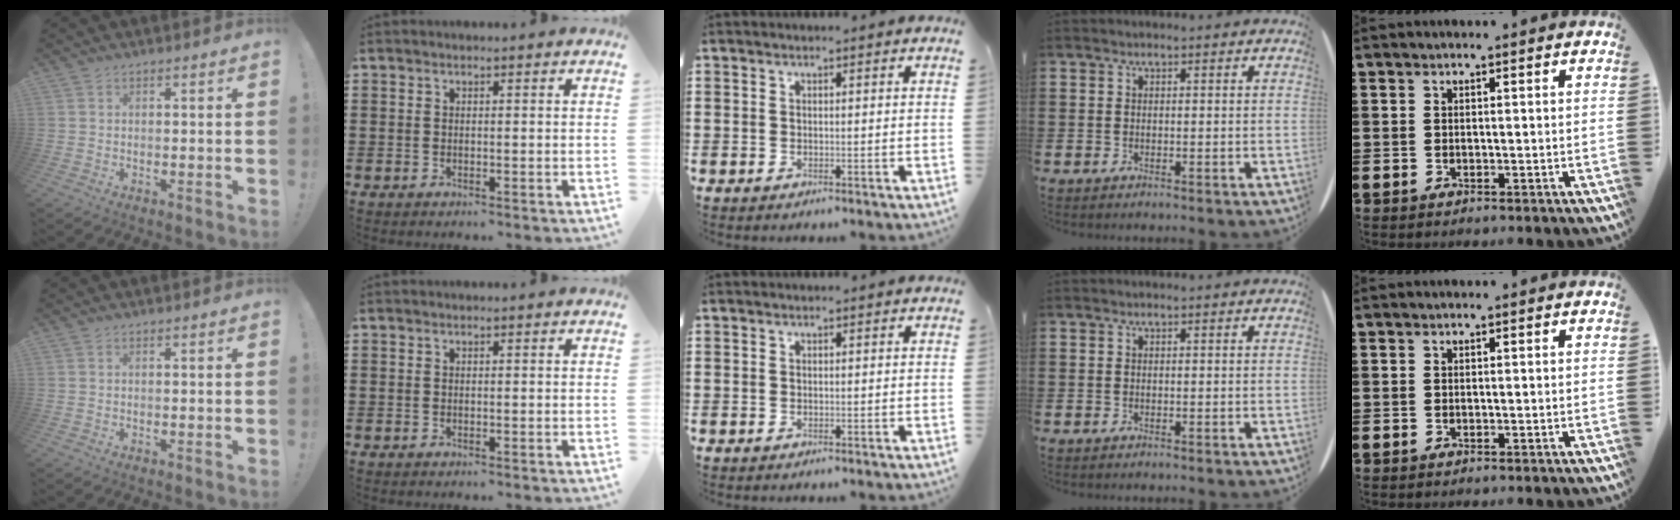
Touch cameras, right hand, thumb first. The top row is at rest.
{}